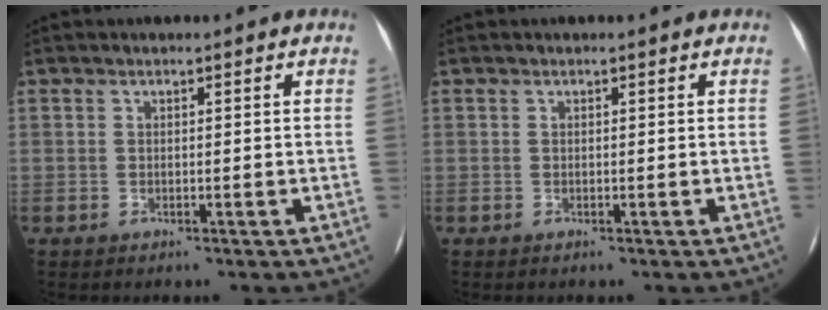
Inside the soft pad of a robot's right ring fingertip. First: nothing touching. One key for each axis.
{"total": 0.0}